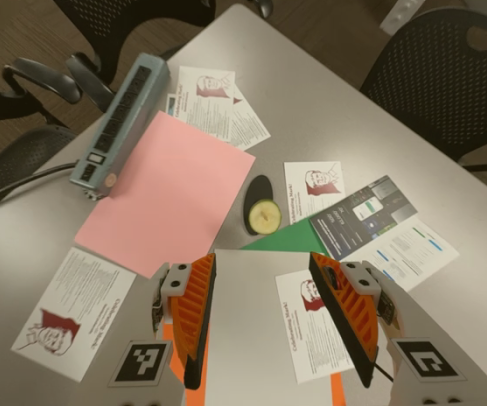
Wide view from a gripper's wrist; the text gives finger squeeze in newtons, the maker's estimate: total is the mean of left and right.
{"total": 0.0}